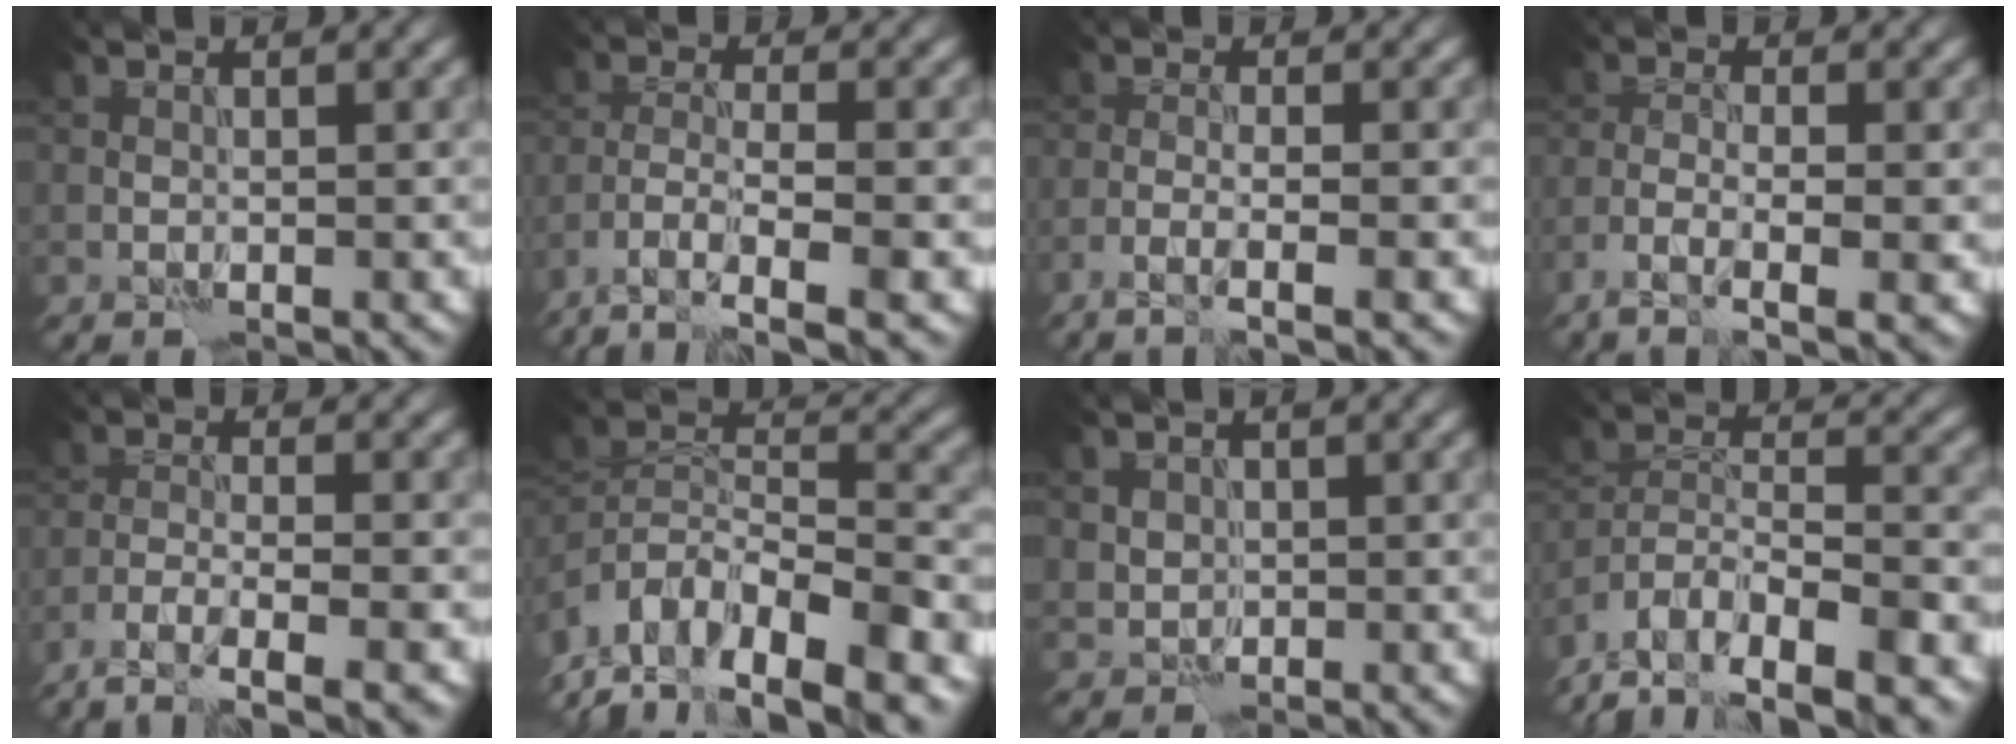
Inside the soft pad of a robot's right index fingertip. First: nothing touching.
{"total": 6.1, "force": [-4.2, 1.5, 4.2], "torque": [-0.073, -0.004, -0.080]}
{"total": 2.7, "force": [-1.7, 0.2, 2.1], "torque": [-0.033, 0.002, -0.042]}
{"total": 3.8, "force": [-2.0, 0.7, 3.2], "torque": [-0.061, -0.003, -0.042]}
{"total": 5.4, "force": [-3.9, 0.9, 3.6], "torque": [-0.056, -0.002, -0.072]}
{"total": 12.2, "force": [-9.1, 4.6, 6.8], "torque": [-0.115, 0.026, -0.142]}
{"total": 1.6, "force": [0.4, 1.5, 0.3], "torque": [-0.006, -0.002, 0.018]}
{"total": 12.7, "force": [-10.8, 4.0, 5.3], "torque": [-0.078, 0.010, -0.162]}